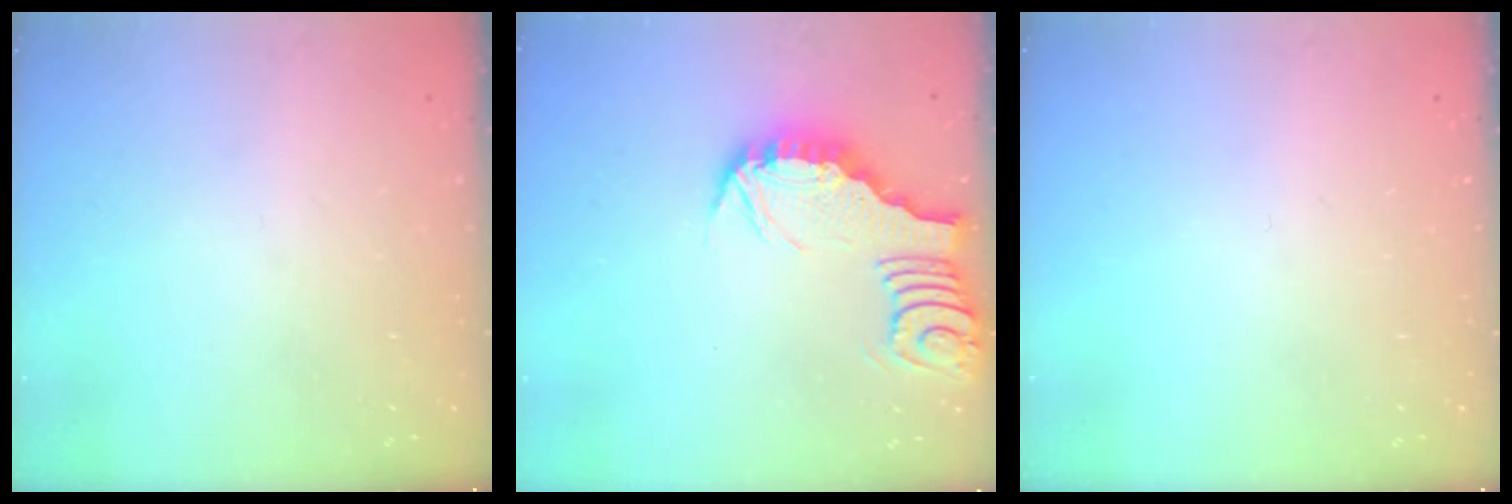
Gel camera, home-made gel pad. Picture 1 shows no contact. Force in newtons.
{"total": 3.4, "press": 3.4, "slide": 0.2}
{"total": 0.0}